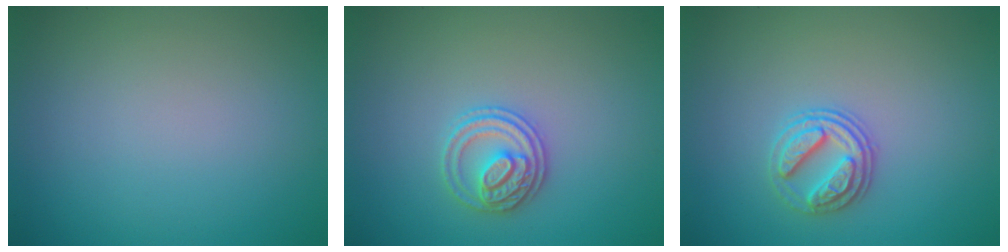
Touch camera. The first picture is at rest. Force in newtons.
{"total": 2.7, "press": 2.6, "slide": 0.5}
{"total": 2.7, "press": 2.6, "slide": 0.9}